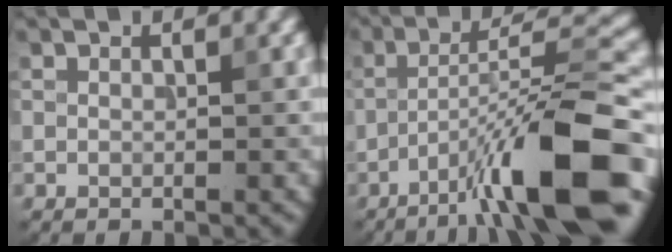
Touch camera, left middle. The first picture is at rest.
{"total": 13.1, "force": [-6.5, 2.3, 11.1], "torque": [-0.168, 0.019, -0.103]}